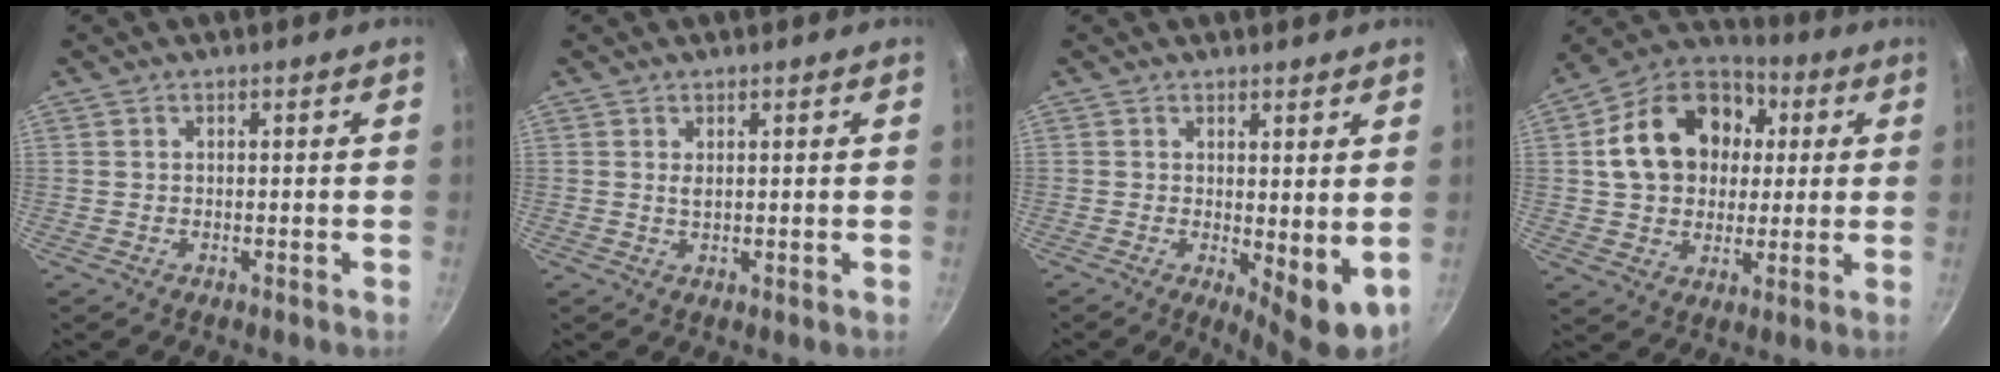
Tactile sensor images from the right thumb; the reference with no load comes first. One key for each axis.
{"total": 1.3, "fx": 0.5, "fy": 0.5, "fz": 1.1, "tx": -0.019, "ty": -0.004, "tz": 0.010}
{"total": 6.9, "fx": 0.6, "fy": 2.9, "fz": 6.2, "tx": -0.077, "ty": -0.015, "tz": 0.017}
{"total": 19.6, "fx": 3.6, "fy": 15.1, "fz": 11.9, "tx": -0.179, "ty": 0.028, "tz": 0.053}